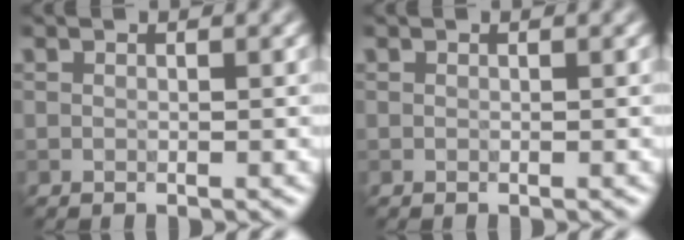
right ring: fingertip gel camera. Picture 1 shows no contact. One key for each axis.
{"total": 0.0}